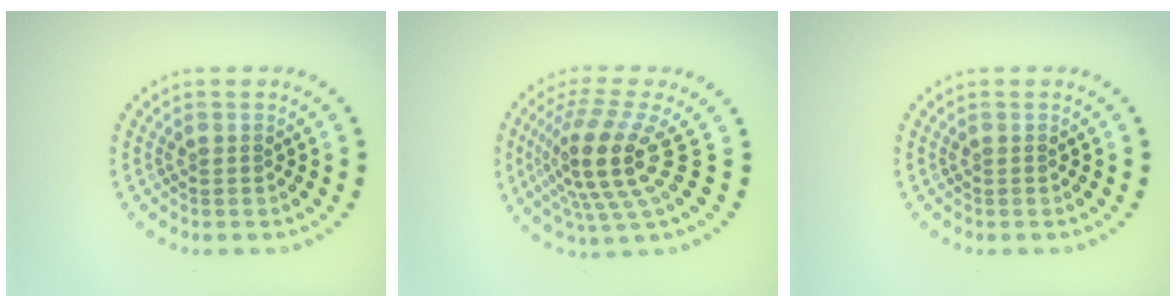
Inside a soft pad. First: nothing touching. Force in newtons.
{"total": 5.4, "press": 4.0, "slide": 3.7}
{"total": 0.0}